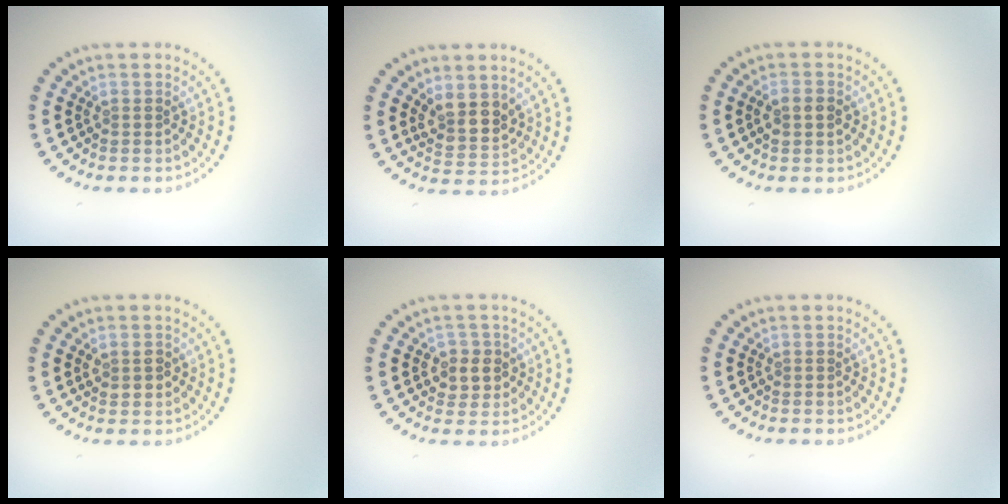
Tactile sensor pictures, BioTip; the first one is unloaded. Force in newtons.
{"total": 3.1, "press": 2.6, "slide": 1.6}
{"total": 1.7, "press": 1.7, "slide": 0.2}
{"total": 1.5, "press": 1.5, "slide": 0.4}
{"total": 2.4, "press": 2.2, "slide": 0.7}
{"total": 0.0}